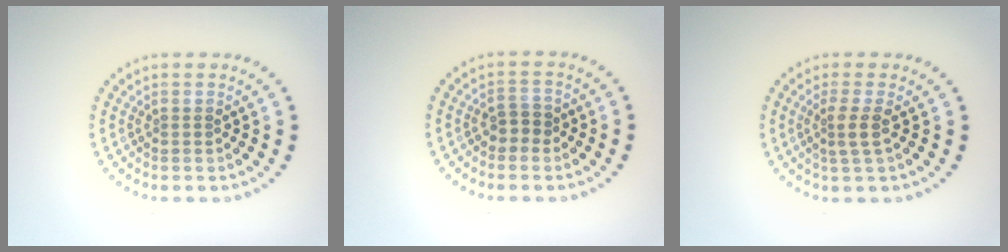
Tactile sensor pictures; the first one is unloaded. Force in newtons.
{"total": 1.6, "press": 1.5, "slide": 0.7}
{"total": 1.8, "press": 1.3, "slide": 1.2}